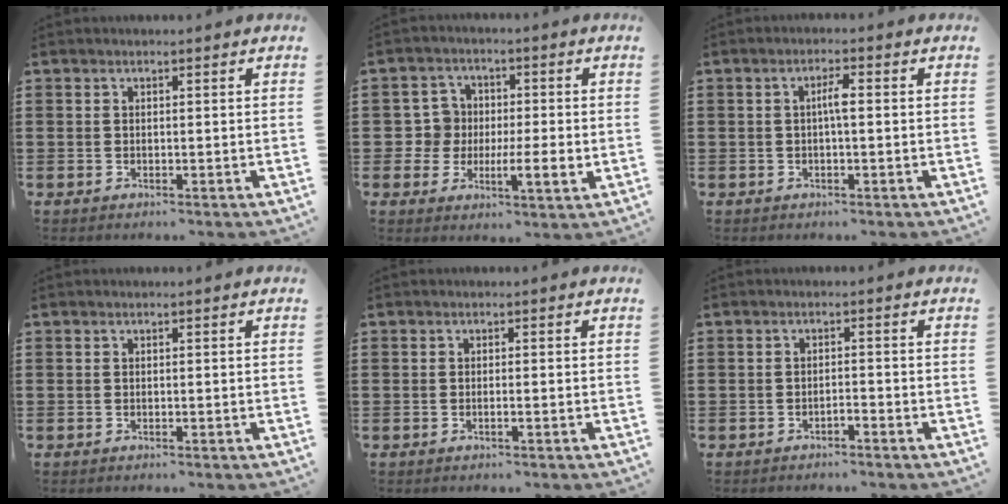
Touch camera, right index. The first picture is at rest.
{"total": 5.2, "force": [-0.6, 4.3, 2.9], "torque": [-0.070, 0.012, -0.010]}
{"total": 2.4, "force": [-0.1, 0.4, 2.4], "torque": [-0.046, 0.003, -0.005]}
{"total": 0.0}
{"total": 0.6, "force": [-0.3, -0.1, 0.6], "torque": [-0.010, -0.005, -0.004]}
{"total": 1.1, "force": [-1.1, 0.0, 0.4], "torque": [-0.009, 0.000, -0.021]}